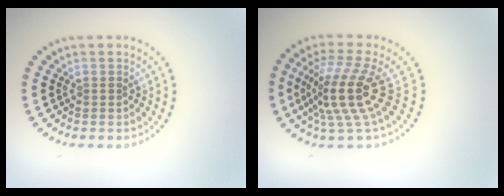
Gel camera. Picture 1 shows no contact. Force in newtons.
{"total": 5.0, "press": 3.6, "slide": 3.5}